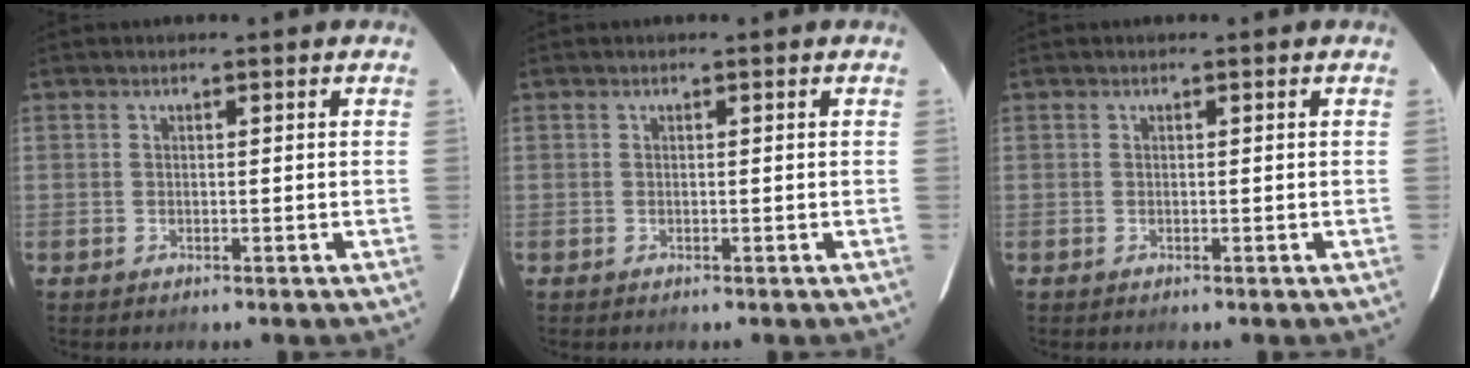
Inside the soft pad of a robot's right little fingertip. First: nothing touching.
{"total": 0.0}
{"total": 0.0}